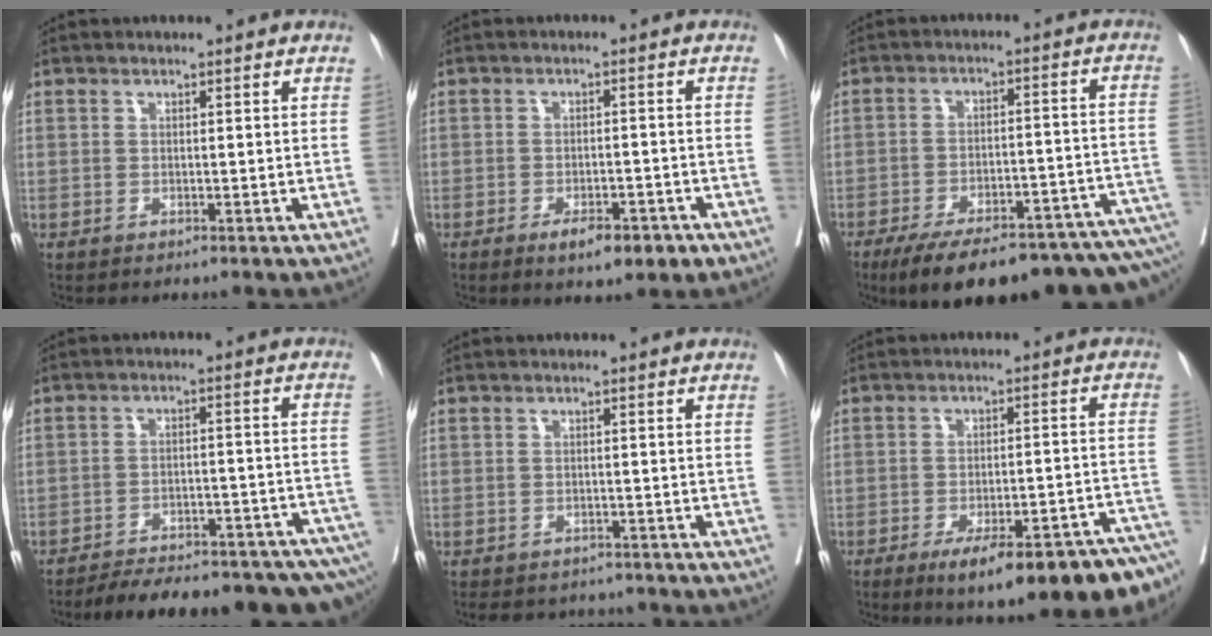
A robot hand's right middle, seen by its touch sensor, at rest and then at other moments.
{"total": 5.5, "force": [-3.3, 1.9, 3.9], "torque": [-0.053, -0.001, -0.042]}
{"total": 24.5, "force": [-18.7, 5.6, 14.9], "torque": [-0.147, 0.012, -0.248]}
{"total": 22.0, "force": [-18.6, 4.2, 11.0], "torque": [-0.120, 0.005, -0.242]}
{"total": 7.0, "force": [-6.4, 2.5, 1.2], "torque": [-0.013, 0.000, -0.079]}
{"total": 18.5, "force": [-14.2, 2.4, 11.7], "torque": [-0.088, 0.015, -0.189]}